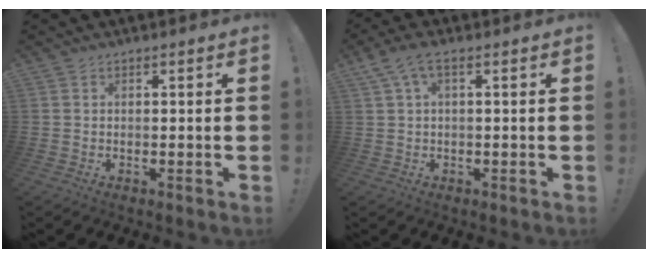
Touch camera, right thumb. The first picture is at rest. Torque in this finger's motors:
{"motor_torque": [0.76, 0.81, 0.29, -0.08, 0.22]}